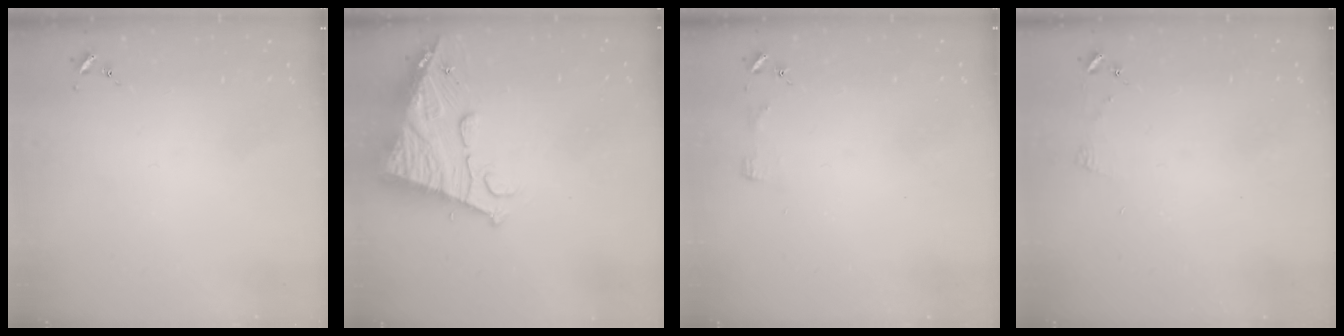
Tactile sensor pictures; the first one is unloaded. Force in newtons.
{"total": 14.9, "press": 14.8, "slide": 1.5}
{"total": 3.4, "press": 3.3, "slide": 0.4}
{"total": 3.9, "press": 3.9, "slide": 0.4}